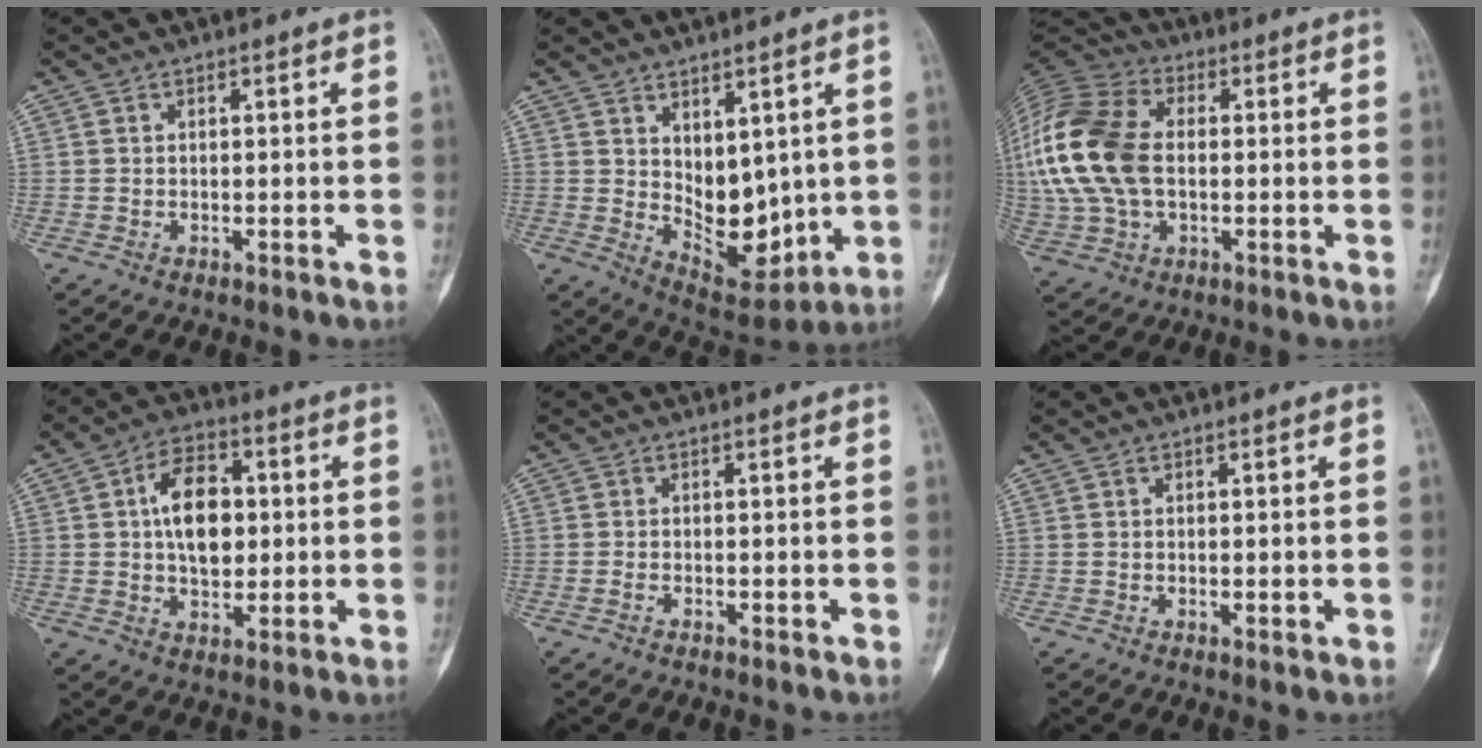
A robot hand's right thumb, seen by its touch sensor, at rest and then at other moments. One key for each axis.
{"total": 11.2, "fx": 1.6, "fy": 6.6, "fz": 9.0, "tx": -0.092, "ty": -0.034, "tz": 0.052}
{"total": 21.5, "fx": 0.5, "fy": 13.9, "fz": 16.4, "tx": -0.381, "ty": 0.013, "tz": 0.012}
{"total": 12.0, "fx": 1.3, "fy": 7.5, "fz": 9.2, "tx": -0.128, "ty": 0.009, "tz": 0.019}
{"total": 0.9, "fx": -0.5, "fy": 0.5, "fz": 0.6, "tx": -0.013, "ty": 0.000, "tz": -0.011}
{"total": 1.4, "fx": -0.2, "fy": 0.6, "fz": 1.2, "tx": -0.017, "ty": -0.004, "tz": -0.001}